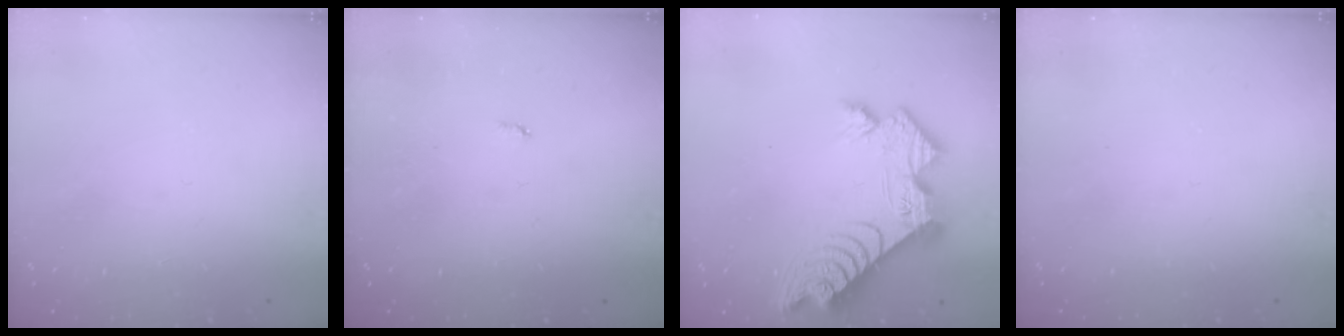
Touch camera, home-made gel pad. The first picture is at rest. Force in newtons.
{"total": 2.1, "press": 2.1, "slide": 0.4}
{"total": 13.4, "press": 13.4, "slide": 1.2}
{"total": 0.0}